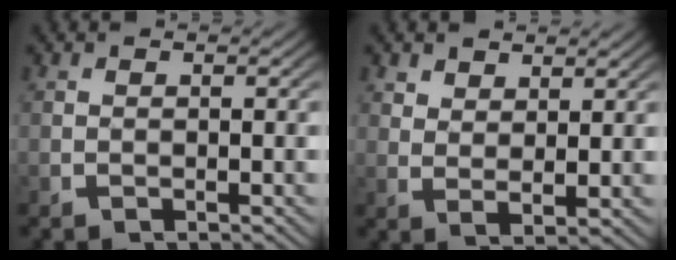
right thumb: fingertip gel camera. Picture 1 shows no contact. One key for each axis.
{"total": 2.4, "fx": 2.2, "fy": 0.4, "fz": 0.9, "tx": -0.014, "ty": -0.003, "tz": 0.048}